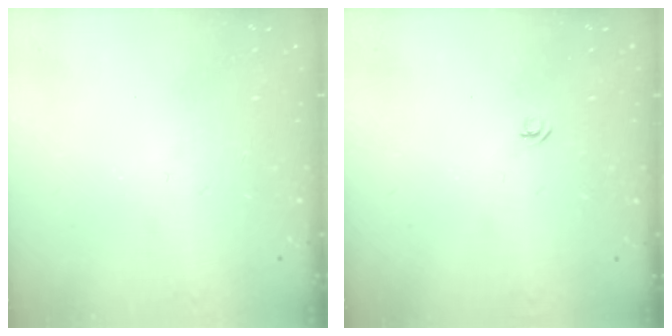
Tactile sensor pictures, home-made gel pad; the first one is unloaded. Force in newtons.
{"total": 3.2, "press": 3.2, "slide": 0.3}